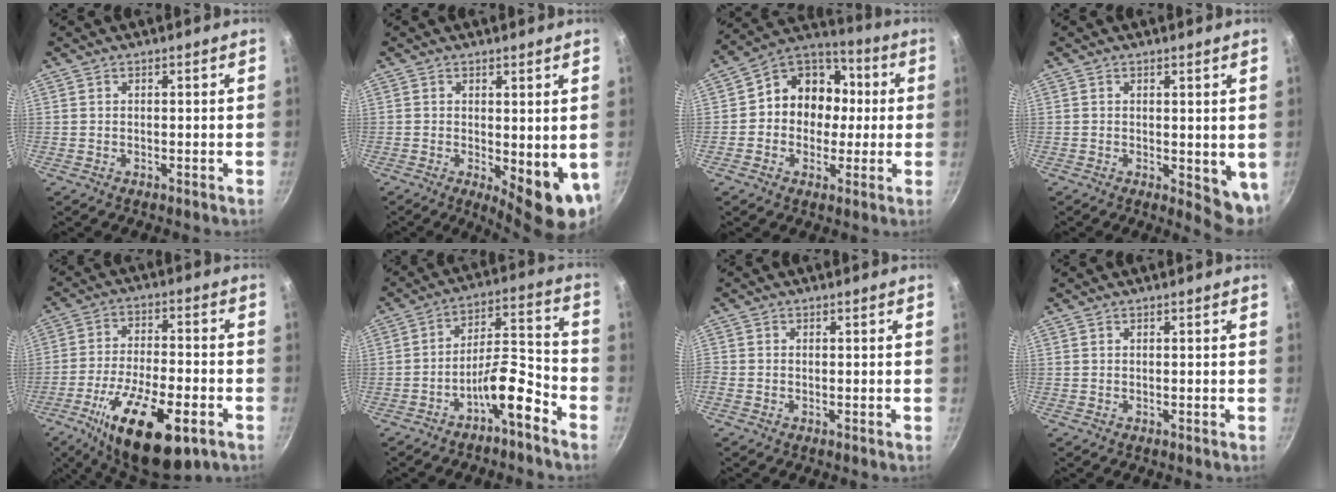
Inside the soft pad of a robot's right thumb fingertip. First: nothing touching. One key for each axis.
{"total": 9.4, "fx": -0.3, "fy": 3.7, "fz": 8.6, "tx": -0.094, "ty": -0.014, "tz": 0.005}
{"total": 13.6, "fx": 0.2, "fy": 11.8, "fz": 6.8, "tx": -0.056, "ty": 0.036, "tz": -0.018}
{"total": 6.2, "fx": 0.3, "fy": 3.0, "fz": 5.5, "tx": -0.058, "ty": -0.008, "tz": 0.010}
{"total": 20.5, "fx": -9.4, "fy": 7.9, "fz": 16.4, "tx": -0.268, "ty": 0.017, "tz": -0.155}
{"total": 9.5, "fx": -6.0, "fy": 2.6, "fz": 7.0, "tx": -0.109, "ty": 0.064, "tz": -0.099}
{"total": 0.9, "fx": -0.4, "fy": 0.7, "fz": 0.4, "tx": -0.011, "ty": 0.003, "tz": -0.010}
{"total": 0.0}